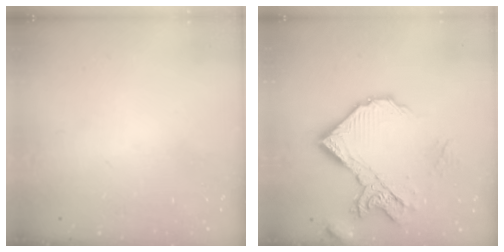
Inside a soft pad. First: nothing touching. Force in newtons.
{"total": 15.5, "press": 15.4, "slide": 1.2}